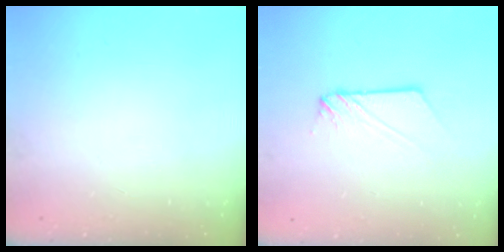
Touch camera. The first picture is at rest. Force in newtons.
{"total": 3.1, "press": 3.1, "slide": 0.1}